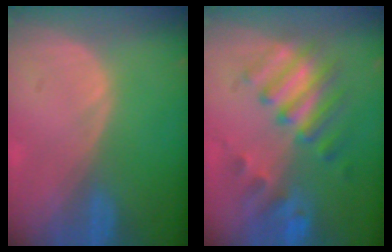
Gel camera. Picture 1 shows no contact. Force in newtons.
{"total": 7.9, "press": 7.6, "slide": 2.1}